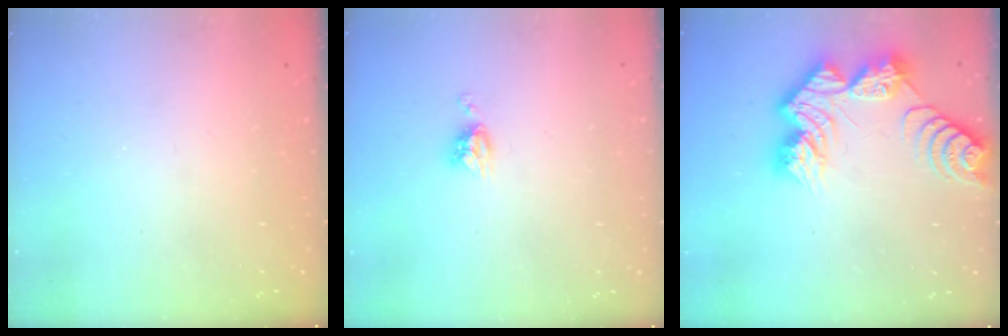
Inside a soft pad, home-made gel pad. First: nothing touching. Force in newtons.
{"total": 4.9, "press": 4.9, "slide": 0.1}
{"total": 14.6, "press": 14.6, "slide": 1.3}